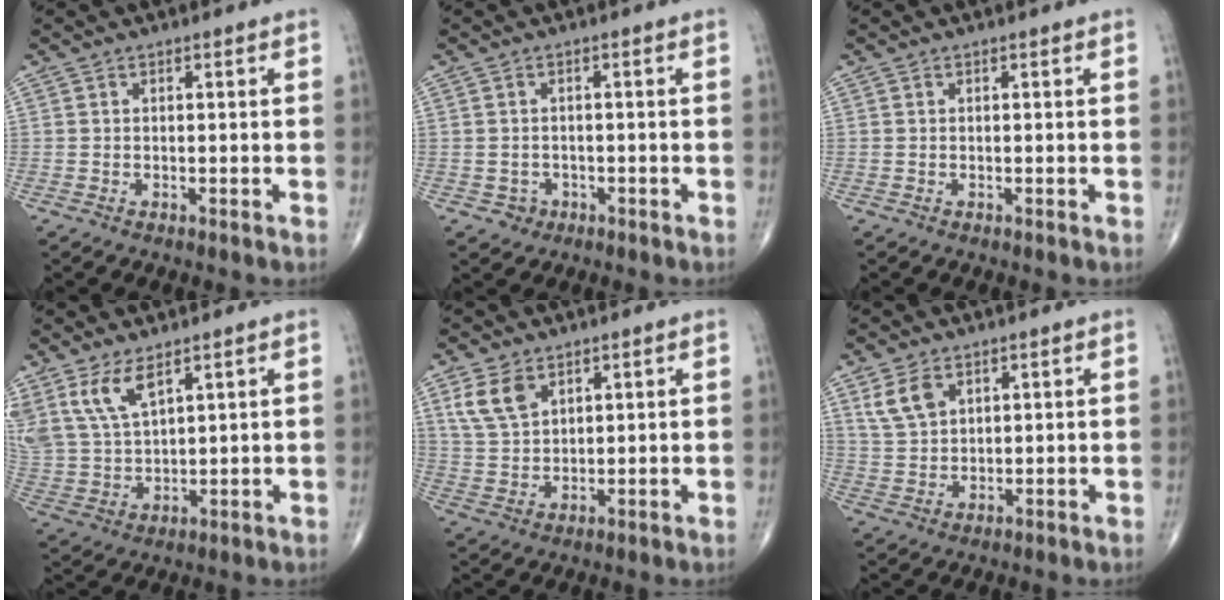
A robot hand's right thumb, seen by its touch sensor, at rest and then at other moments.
{"total": 2.3, "force": [-1.0, 2.0, 0.4], "torque": [0.007, 0.009, -0.012]}
{"total": 0.0}
{"total": 9.6, "force": [5.9, 4.1, 6.4], "torque": [-0.129, -0.020, 0.135]}
{"total": 7.0, "force": [3.8, 4.2, 4.0], "torque": [-0.071, -0.012, 0.083]}
{"total": 5.7, "force": [3.1, 3.5, 3.3], "torque": [-0.058, -0.009, 0.068]}